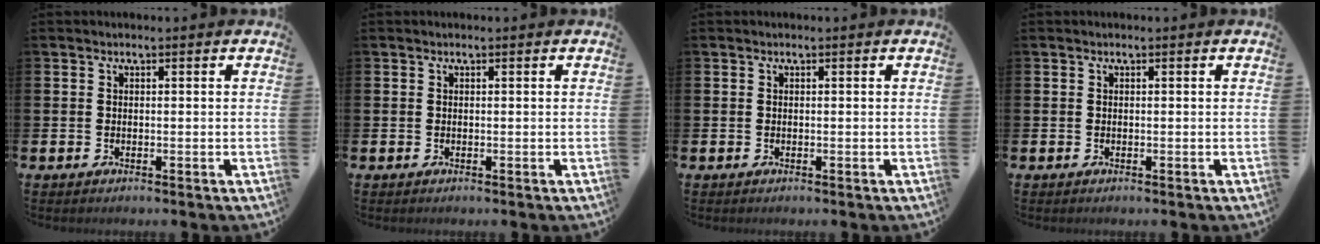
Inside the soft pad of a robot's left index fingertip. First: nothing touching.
{"total": 0.0}
{"total": 0.0}
{"total": 0.0}